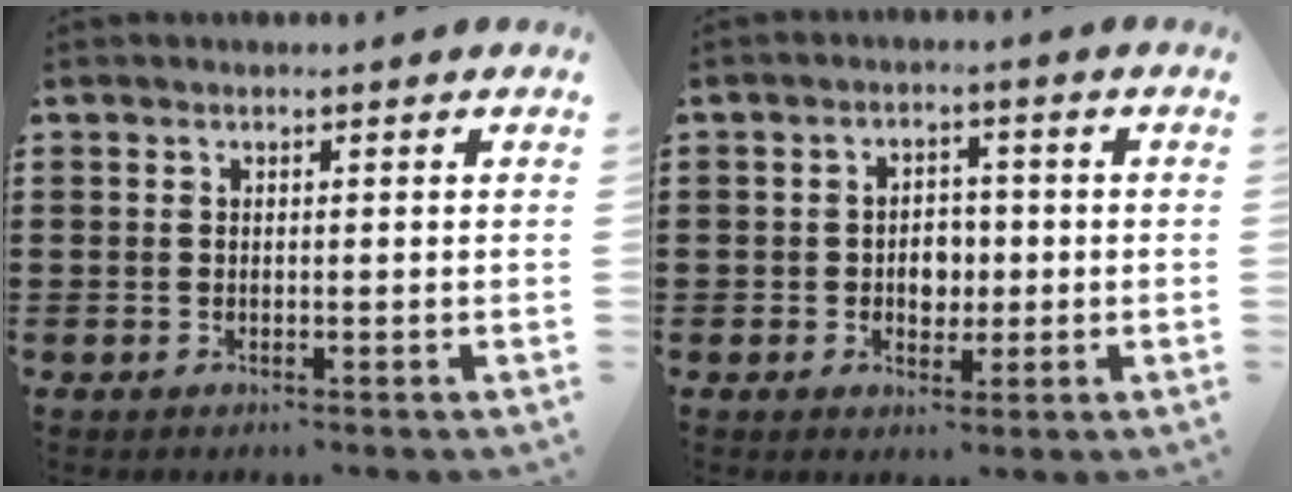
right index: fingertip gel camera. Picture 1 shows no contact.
{"total": 3.5, "force": [-0.5, 2.8, 2.2], "torque": [-0.040, 0.003, -0.014]}